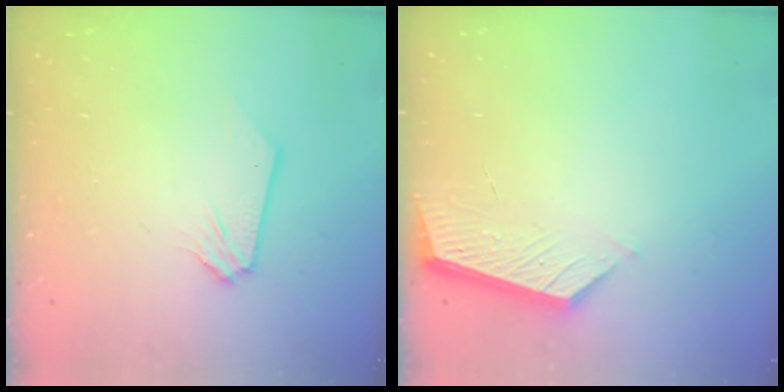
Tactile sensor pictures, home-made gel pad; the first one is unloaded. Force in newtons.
{"total": 4.1, "press": 4.1, "slide": 0.2}